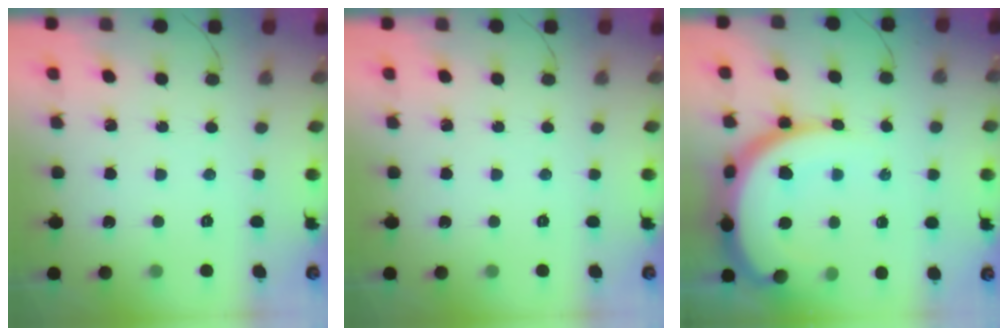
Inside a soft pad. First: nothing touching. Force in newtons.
{"total": 0.0}
{"total": 16.4, "press": 16.4, "slide": 1.5}